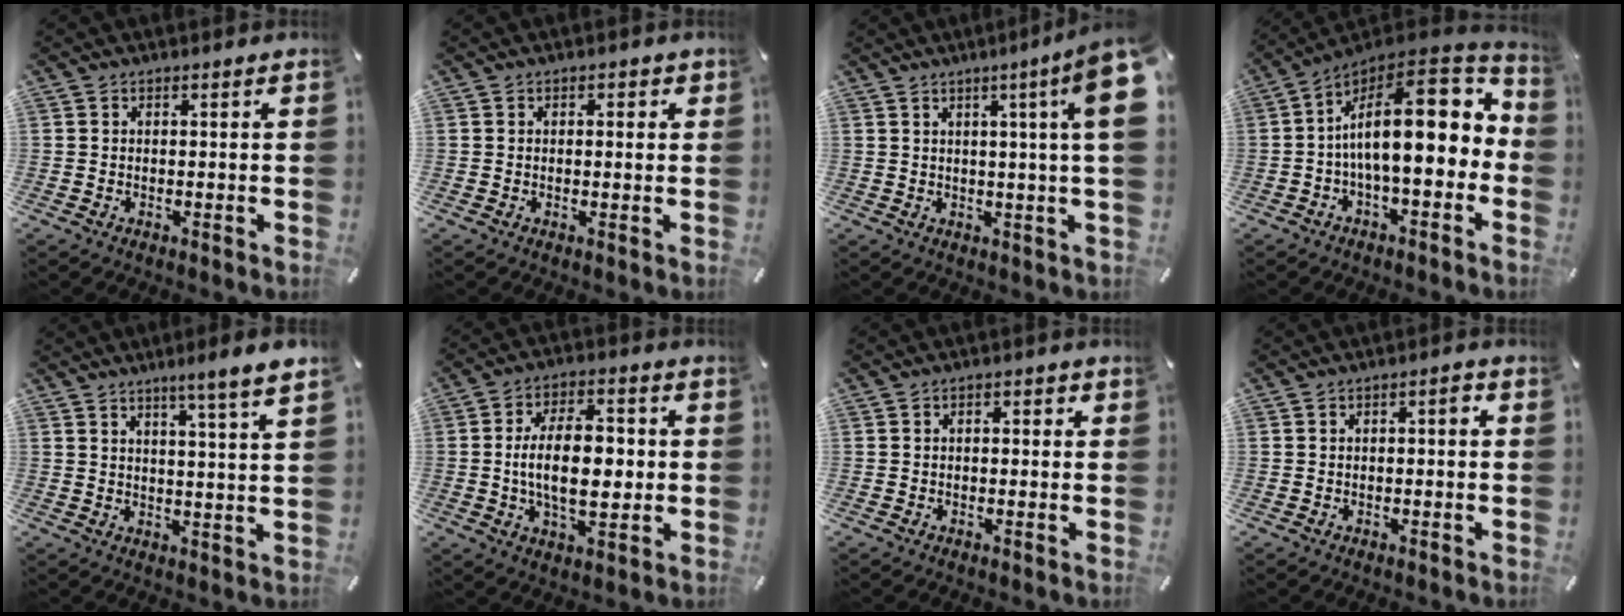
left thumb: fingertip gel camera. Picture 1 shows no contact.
{"total": 1.1, "force": [0.1, 0.8, 0.7], "torque": [-0.008, 0.003, -0.001]}
{"total": 11.0, "force": [4.1, -0.1, 10.2], "torque": [-0.151, -0.031, 0.062]}
{"total": 19.2, "force": [1.4, 8.1, 17.4], "torque": [-0.286, -0.023, 0.024]}
{"total": 6.0, "force": [4.4, -0.9, 4.0], "torque": [-0.065, -0.030, 0.069]}
{"total": 14.1, "force": [-0.5, 7.6, 11.8], "torque": [-0.200, 0.003, -0.013]}
{"total": 1.8, "force": [-0.3, 1.1, 1.4], "torque": [-0.018, 0.004, -0.009]}
{"total": 2.6, "force": [0.0, 1.1, 2.4], "torque": [-0.037, 0.008, -0.005]}